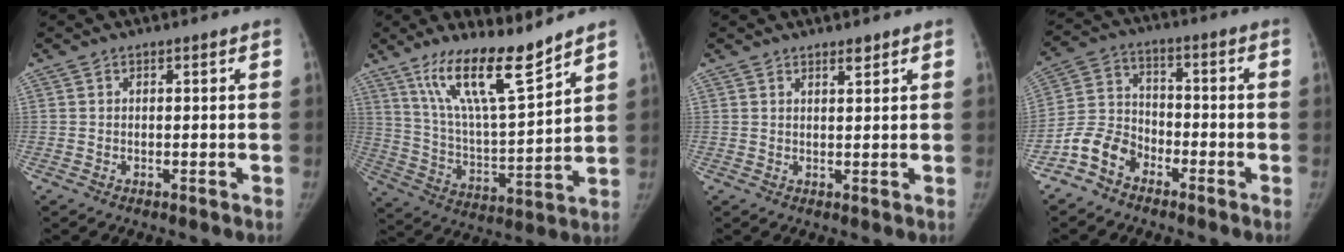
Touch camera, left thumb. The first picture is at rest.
{"total": 15.6, "force": [11.3, 2.7, 10.4], "torque": [-0.170, -0.072, 0.215]}
{"total": 1.5, "force": [1.2, 0.4, 0.8], "torque": [-0.008, -0.010, 0.020]}
{"total": 8.3, "force": [-5.4, 5.6, 2.9], "torque": [-0.048, 0.043, -0.117]}